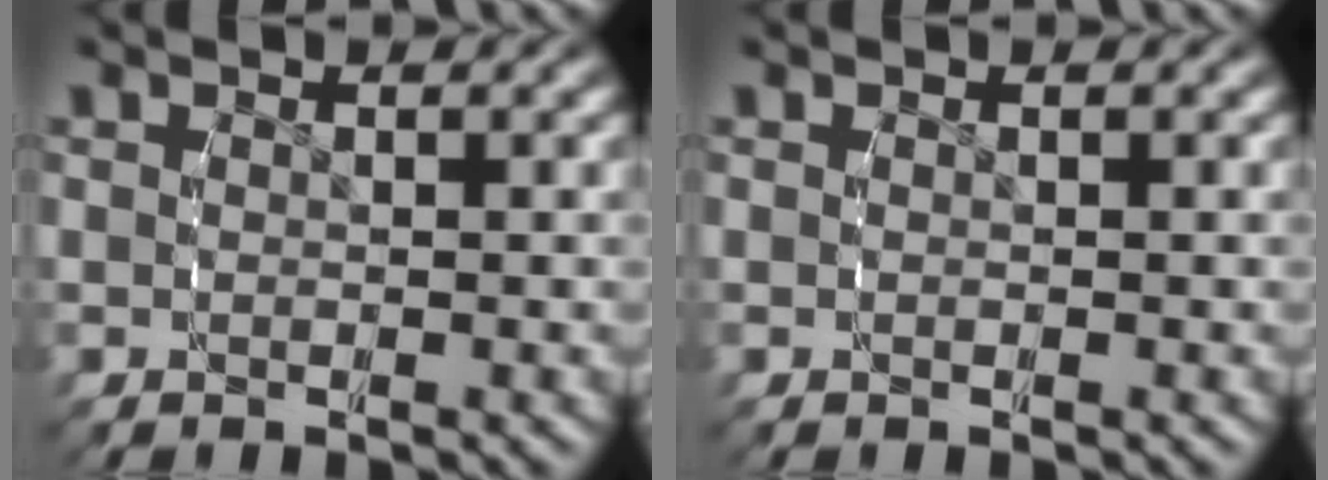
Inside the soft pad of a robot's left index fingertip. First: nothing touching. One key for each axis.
{"total": 0.0}